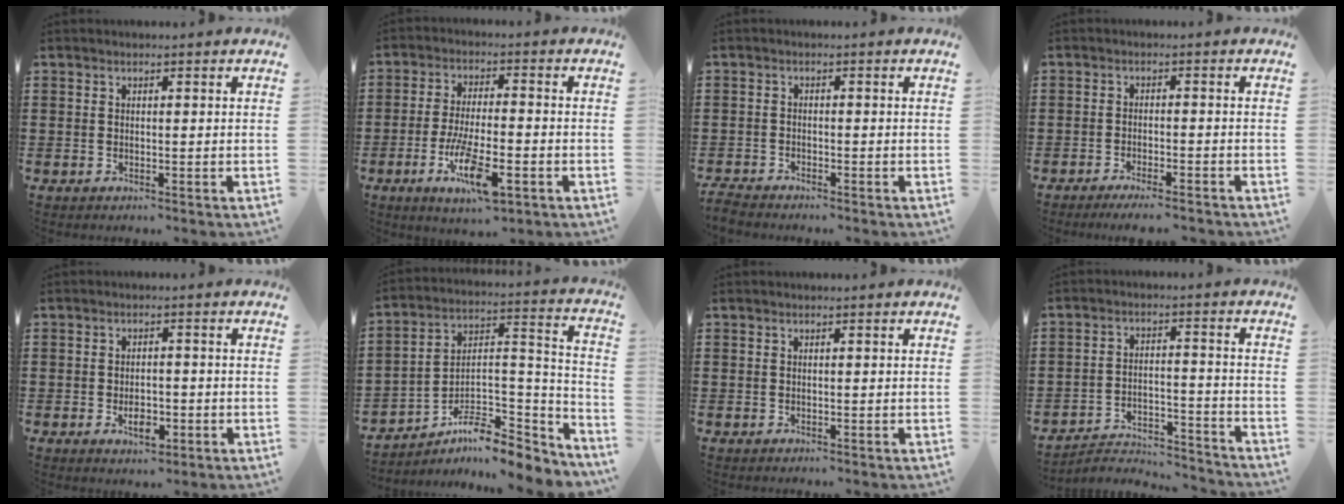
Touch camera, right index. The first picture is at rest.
{"total": 10.1, "force": [-4.2, 2.8, 8.7], "torque": [-0.175, -0.007, -0.073]}
{"total": 2.0, "force": [-2.0, 0.0, 0.0], "torque": [-0.004, 0.000, -0.043]}
{"total": 2.4, "force": [-2.2, -0.1, 0.9], "torque": [-0.016, 0.000, -0.042]}
{"total": 3.6, "force": [-1.4, 1.7, 2.9], "torque": [-0.041, 0.000, -0.026]}
{"total": 8.7, "force": [-6.8, 3.0, 4.5], "torque": [-0.076, 0.010, -0.131]}
{"total": 0.0}
{"total": 3.8, "force": [-3.7, 0.6, 1.0], "torque": [-0.022, 0.006, -0.078]}